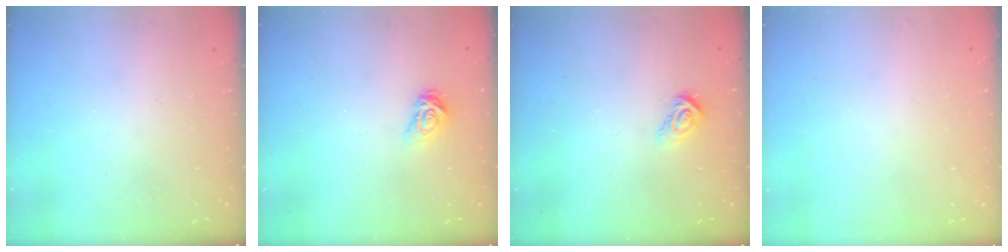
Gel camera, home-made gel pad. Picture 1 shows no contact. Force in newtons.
{"total": 4.5, "press": 4.5, "slide": 0.4}
{"total": 5.4, "press": 5.4, "slide": 0.3}
{"total": 0.0}